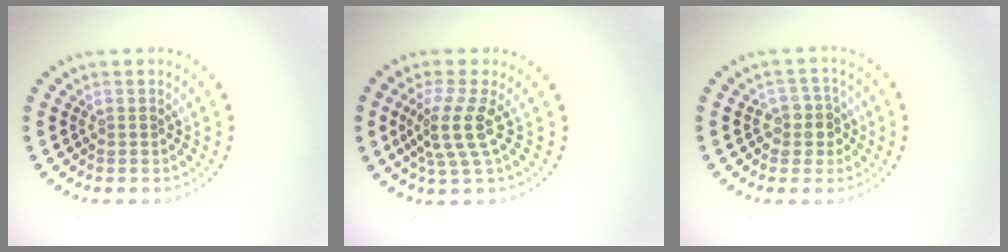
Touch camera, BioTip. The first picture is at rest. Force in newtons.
{"total": 3.5, "press": 2.7, "slide": 2.3}
{"total": 2.5, "press": 2.2, "slide": 1.0}